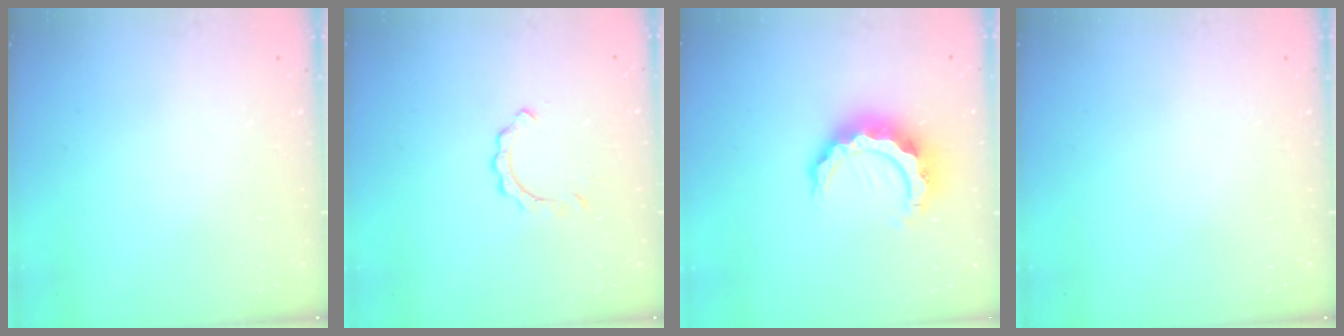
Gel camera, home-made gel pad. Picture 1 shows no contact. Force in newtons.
{"total": 2.3, "press": 2.3, "slide": 0.3}
{"total": 9.9, "press": 9.8, "slide": 1.1}
{"total": 0.0}